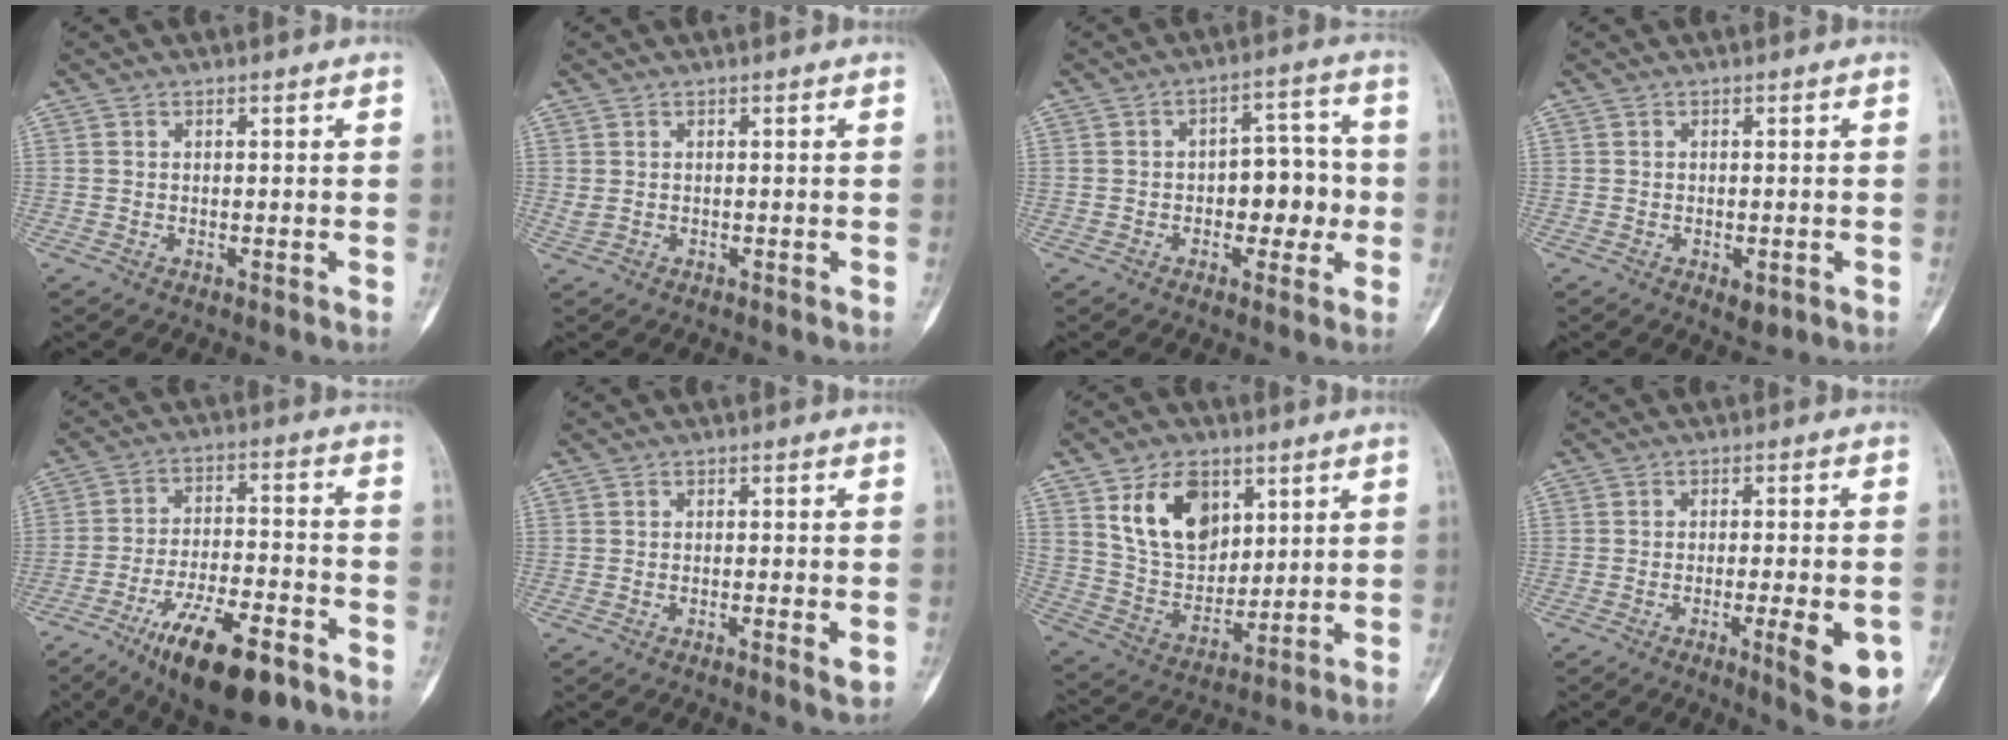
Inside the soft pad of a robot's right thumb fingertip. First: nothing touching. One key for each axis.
{"total": 0.8, "fx": 0.0, "fy": 0.5, "fz": 0.6, "tx": -0.017, "ty": 0.003, "tz": 0.004}
{"total": 9.0, "fx": -1.3, "fy": 5.5, "fz": 6.9, "tx": -0.052, "ty": 0.033, "tz": -0.022}
{"total": 2.4, "fx": -0.9, "fy": 1.2, "fz": 1.9, "tx": -0.017, "ty": 0.000, "tz": -0.006}
{"total": 16.6, "fx": -10.0, "fy": 5.6, "fz": 12.1, "tx": -0.194, "ty": 0.053, "tz": -0.160}
{"total": 2.4, "fx": -1.0, "fy": 0.3, "fz": 2.2, "tx": -0.039, "ty": -0.003, "tz": -0.017}
{"total": 14.0, "fx": 6.3, "fy": 9.4, "fz": 8.3, "tx": -0.105, "ty": -0.032, "tz": 0.130}
{"total": 9.4, "fx": -3.3, "fy": 2.1, "fz": 8.5, "tx": -0.107, "ty": -0.002, "tz": -0.042}